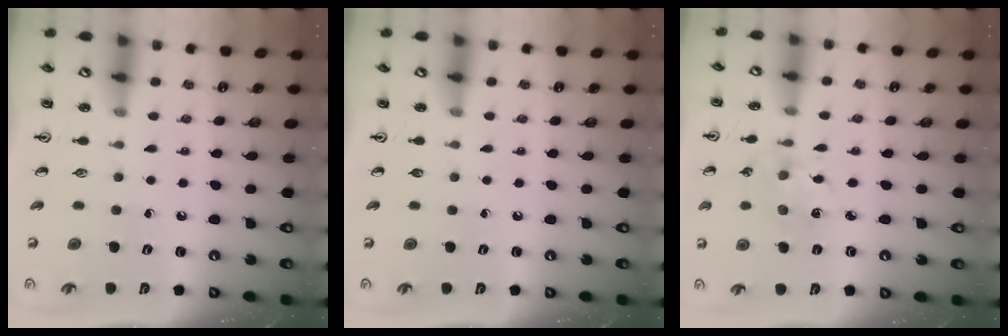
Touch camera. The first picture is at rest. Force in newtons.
{"total": 0.0}
{"total": 2.9, "press": 2.9, "slide": 0.2}